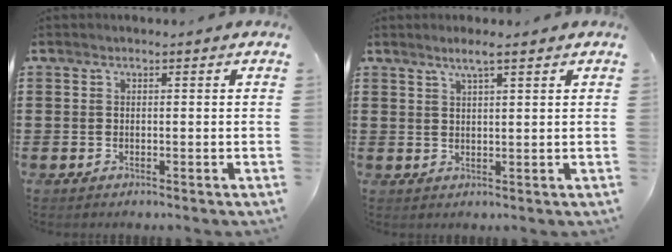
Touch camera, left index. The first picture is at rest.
{"total": 2.7, "force": [2.0, 0.1, 1.8], "torque": [-0.038, 0.002, 0.035]}